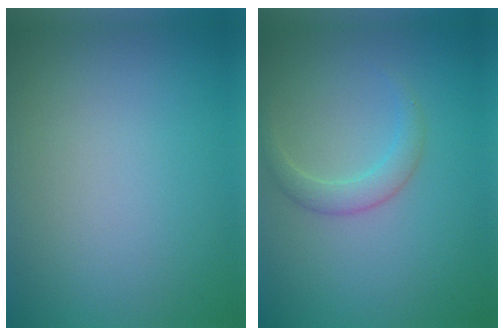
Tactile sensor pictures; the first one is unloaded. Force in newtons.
{"total": 1.9, "press": 1.9, "slide": 0.1}